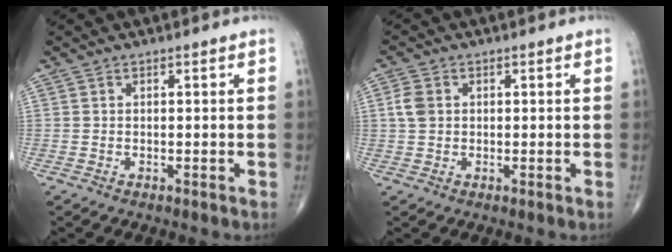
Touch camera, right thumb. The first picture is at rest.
{"total": 3.3, "force": [0.5, 2.5, 2.0], "torque": [-0.042, 0.006, 0.008]}